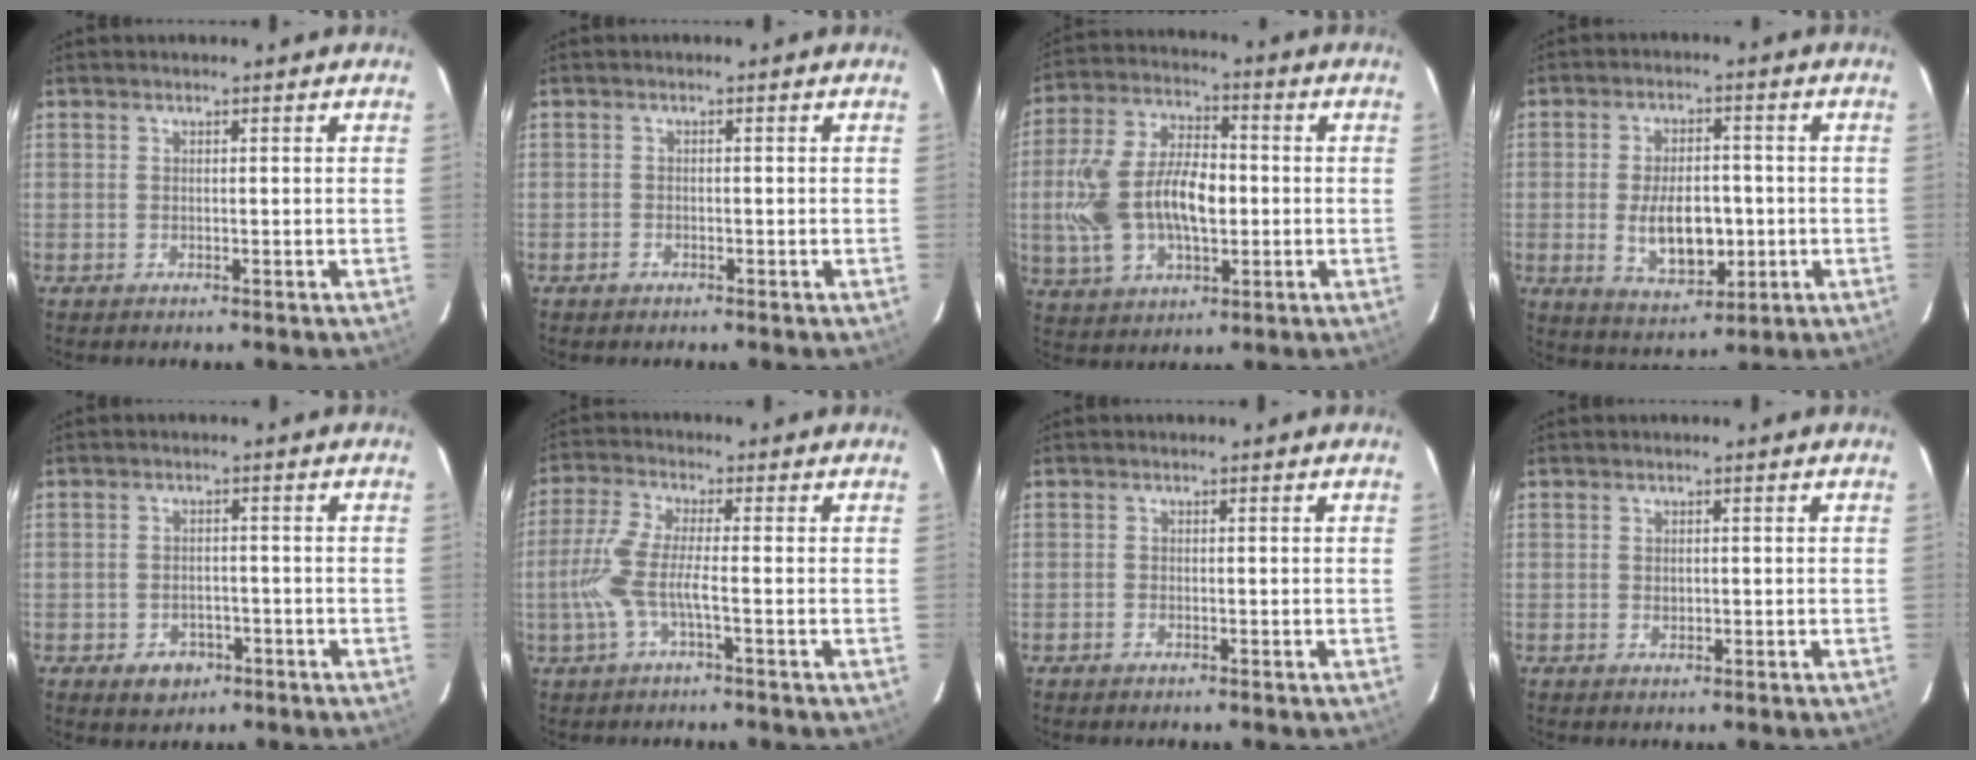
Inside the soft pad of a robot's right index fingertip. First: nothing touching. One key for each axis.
{"total": 1.1, "fx": -0.8, "fy": 0.7, "fz": 0.2, "tx": -0.005, "ty": 0.001, "tz": -0.015}
{"total": 17.3, "fx": -1.4, "fy": 10.0, "fz": 14.0, "tx": -0.298, "ty": 0.010, "tz": -0.020}
{"total": 10.5, "fx": -1.6, "fy": 5.7, "fz": 8.6, "tx": -0.163, "ty": -0.006, "tz": -0.014}
{"total": 4.7, "fx": -2.5, "fy": 3.6, "fz": 1.7, "tx": -0.042, "ty": 0.005, "tz": -0.024}
{"total": 7.4, "fx": -2.2, "fy": 0.7, "fz": 7.0, "tx": -0.163, "ty": -0.002, "tz": -0.040}
{"total": 0.8, "fx": -0.6, "fy": 0.4, "fz": 0.3, "tx": -0.007, "ty": -0.001, "tz": -0.014}
{"total": 1.0, "fx": 0.0, "fy": 0.9, "fz": 0.4, "tx": -0.006, "ty": 0.000, "tz": 0.002}